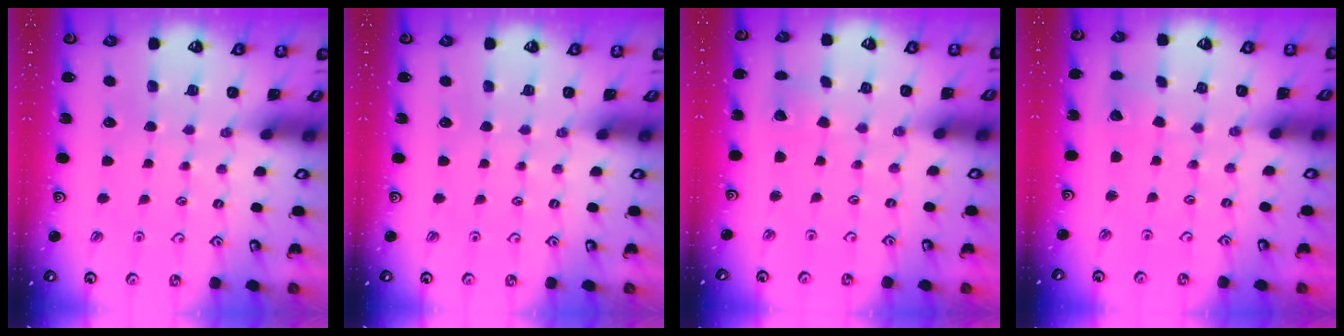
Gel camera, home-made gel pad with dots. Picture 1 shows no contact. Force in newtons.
{"total": 0.0}
{"total": 3.8, "press": 3.8, "slide": 0.4}
{"total": 1.7, "press": 1.7, "slide": 0.1}